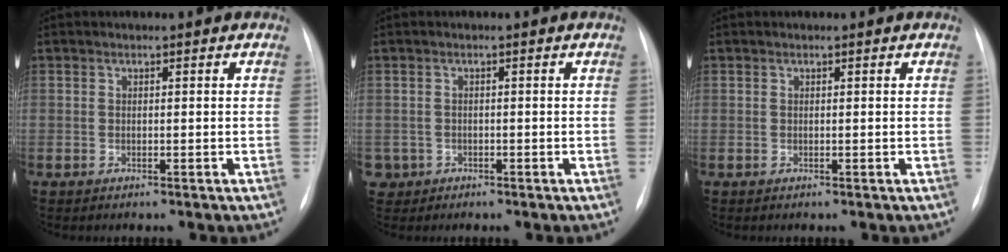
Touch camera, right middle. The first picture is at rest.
{"total": 2.2, "force": [-0.9, 2.0, -0.2], "torque": [0.003, 0.009, -0.015]}
{"total": 0.0}